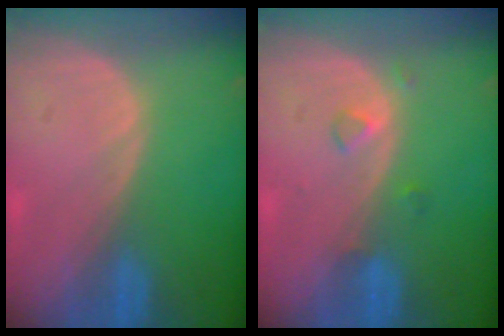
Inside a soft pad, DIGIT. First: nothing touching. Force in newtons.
{"total": 1.8, "press": 1.8, "slide": 0.1}